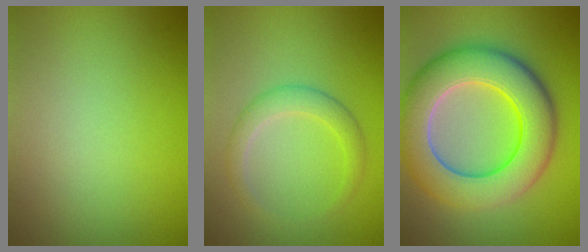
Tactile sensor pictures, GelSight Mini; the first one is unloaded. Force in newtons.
{"total": 2.4, "press": 2.4, "slide": 0.1}
{"total": 11.0, "press": 10.9, "slide": 0.4}